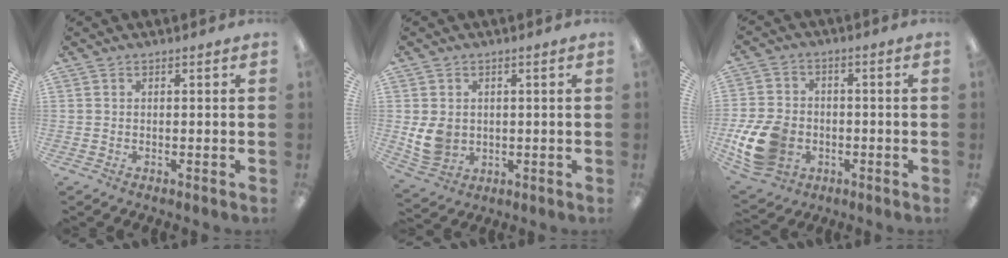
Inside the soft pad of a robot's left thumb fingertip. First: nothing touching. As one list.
[{"total": 6.5, "force": [0.4, 5.7, 3.1], "torque": [-0.067, 0.003, 0.010]}, {"total": 13.9, "force": [-4.0, 10.5, 8.2], "torque": [-0.184, 0.021, -0.070]}]